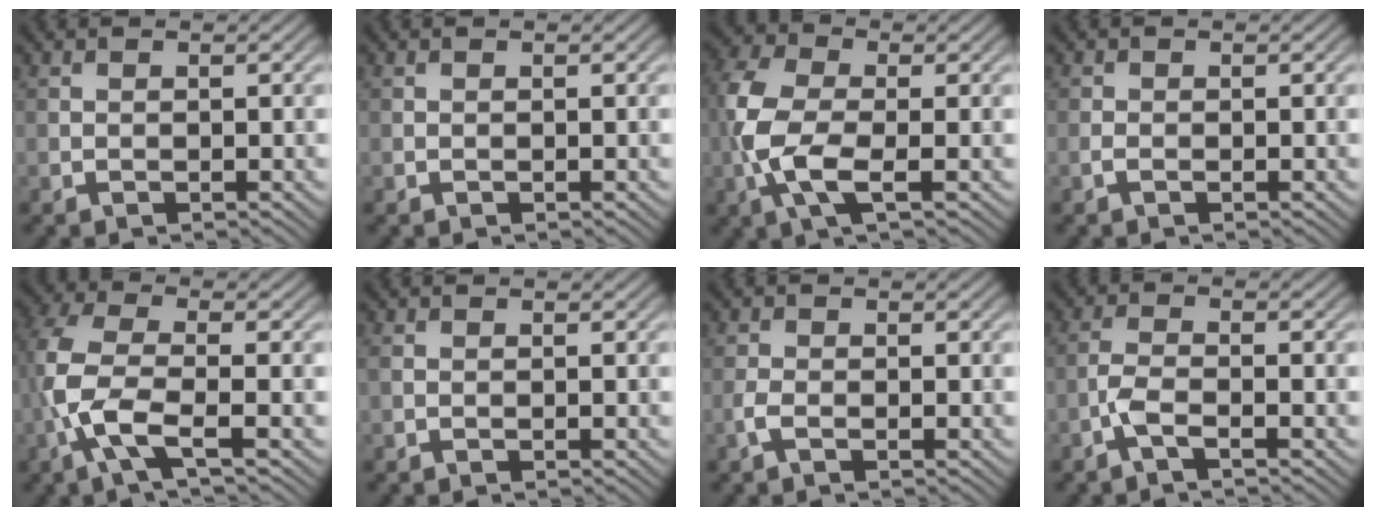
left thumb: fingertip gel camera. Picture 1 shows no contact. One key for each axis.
{"total": 0.0}
{"total": 8.3, "fx": -1.7, "fy": 3.8, "fz": 7.2, "tx": -0.181, "ty": 0.008, "tz": -0.044}
{"total": 0.9, "fx": -0.5, "fy": 0.5, "fz": 0.6, "tx": -0.017, "ty": 0.001, "tz": -0.011}
{"total": 7.1, "fx": -2.3, "fy": 2.2, "fz": 6.4, "tx": -0.159, "ty": 0.007, "tz": -0.066}
{"total": 0.6, "fx": -0.1, "fy": 0.3, "fz": 0.5, "tx": -0.018, "ty": 0.001, "tz": -0.005}
{"total": 1.6, "fx": -0.8, "fy": 0.7, "fz": 1.3, "tx": -0.034, "ty": 0.000, "tz": -0.021}
{"total": 2.8, "fx": -1.7, "fy": 0.6, "fz": 2.2, "tx": -0.054, "ty": 0.004, "tz": -0.043}